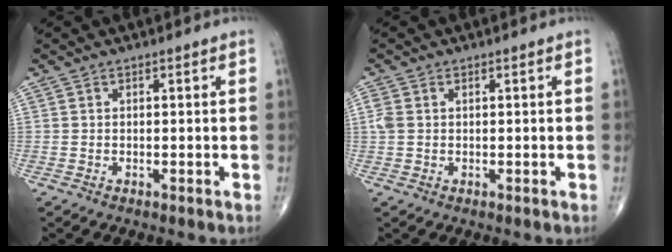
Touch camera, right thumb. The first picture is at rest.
{"total": 2.3, "force": [0.4, 1.6, 1.6], "torque": [-0.057, 0.013, 0.010]}